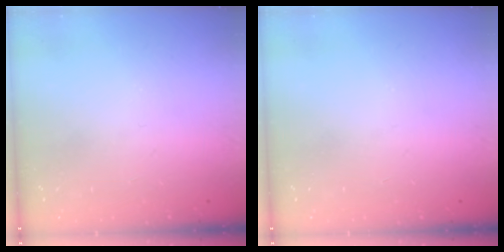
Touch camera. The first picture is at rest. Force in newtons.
{"total": 0.0}